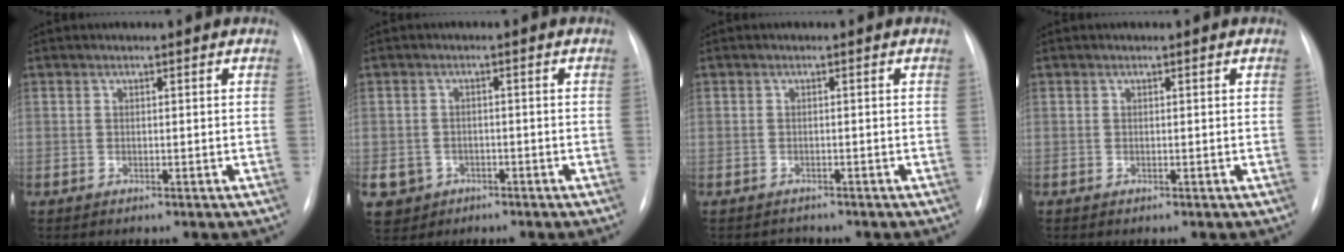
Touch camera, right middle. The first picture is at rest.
{"total": 5.3, "force": [-2.3, 4.7, 0.8], "torque": [-0.017, 0.008, -0.030]}
{"total": 1.3, "force": [-1.0, 0.6, -0.4], "torque": [0.001, -0.001, -0.016]}
{"total": 0.0}